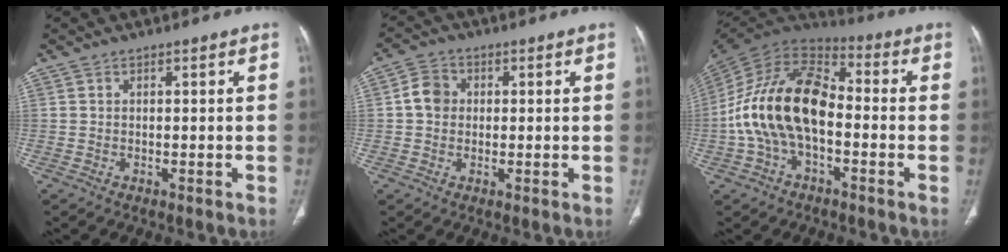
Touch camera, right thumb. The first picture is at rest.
{"total": 4.6, "force": [0.3, 4.0, 2.3], "torque": [-0.033, 0.010, -0.001]}
{"total": 19.3, "force": [-2.6, 11.2, 15.5], "torque": [-0.289, 0.045, -0.052]}